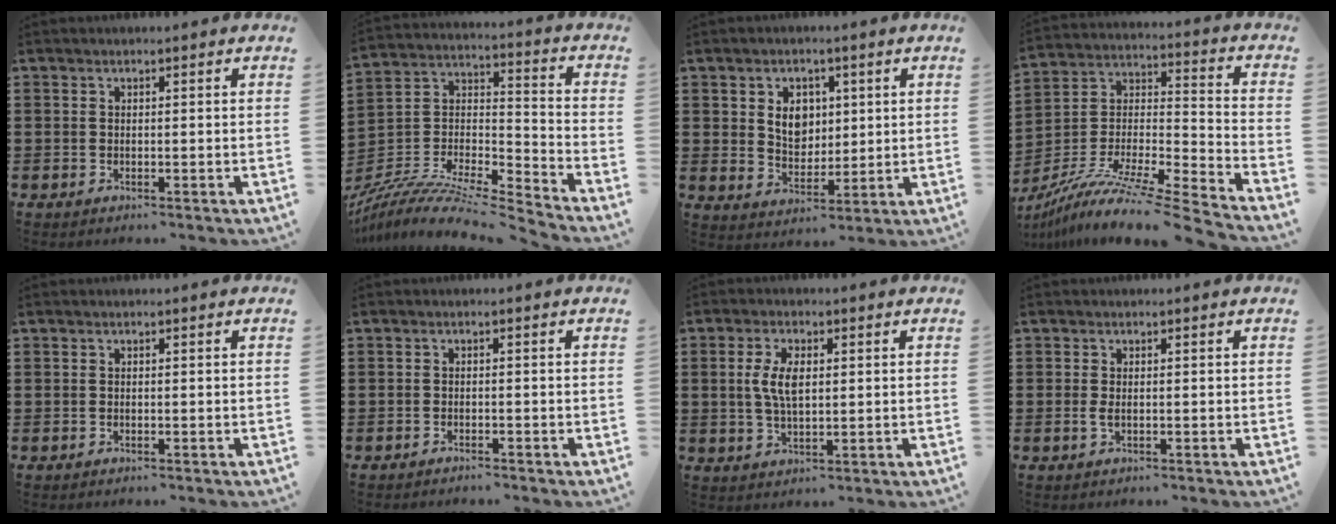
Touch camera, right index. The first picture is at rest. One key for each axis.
{"total": 8.2, "fx": -7.3, "fy": 1.4, "fz": 3.6, "tx": -0.073, "ty": 0.000, "tz": -0.150}
{"total": 5.5, "fx": 1.5, "fy": 4.3, "fz": 3.1, "tx": -0.061, "ty": 0.008, "tz": 0.020}
{"total": 11.3, "fx": -9.5, "fy": 0.3, "fz": 6.1, "tx": -0.110, "ty": 0.006, "tz": -0.187}
{"total": 0.0}
{"total": 0.8, "fx": -0.8, "fy": 0.1, "fz": 0.0, "tx": -0.002, "ty": 0.002, "tz": -0.016}
{"total": 5.6, "fx": 0.7, "fy": 2.4, "fz": 4.9, "tx": -0.115, "ty": 0.004, "tz": 0.006}
{"total": 1.1, "fx": 0.0, "fy": 0.4, "fz": 1.0, "tx": -0.027, "ty": -0.002, "tz": -0.003}